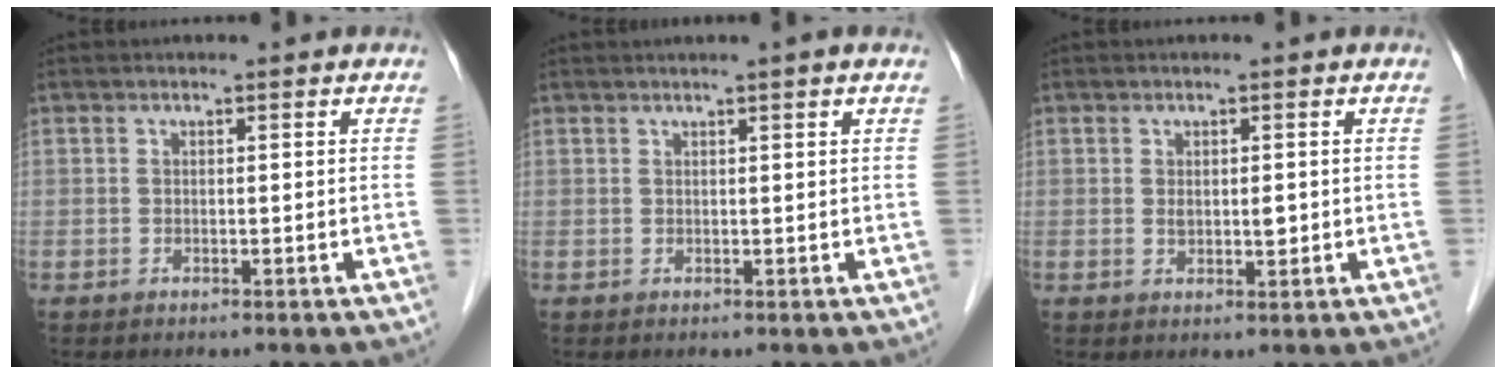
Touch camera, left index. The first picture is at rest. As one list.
[{"total": 1.8, "force": [1.4, -0.4, 1.1], "torque": [-0.020, 0.011, 0.026]}, {"total": 1.9, "force": [0.3, 0.6, 1.8], "torque": [-0.031, -0.003, 0.006]}]